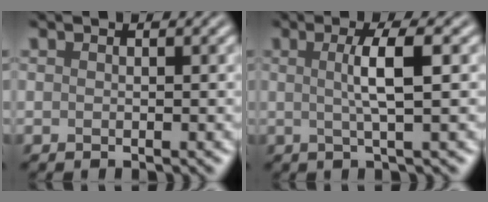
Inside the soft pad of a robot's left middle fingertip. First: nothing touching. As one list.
[{"total": 3.8, "force": [0.4, 0.7, 3.7], "torque": [-0.060, 0.005, 0.001]}]